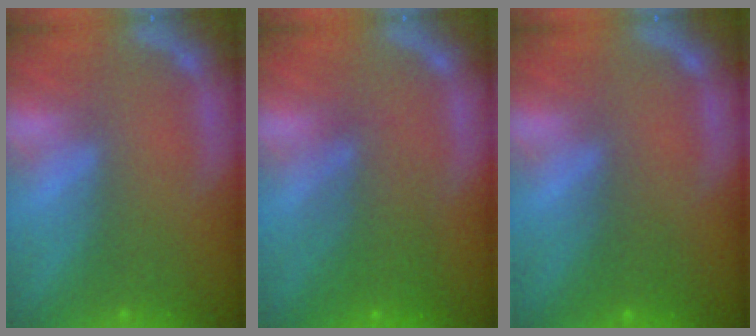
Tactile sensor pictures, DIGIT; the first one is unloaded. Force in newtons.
{"total": 5.1}
{"total": 2.0}